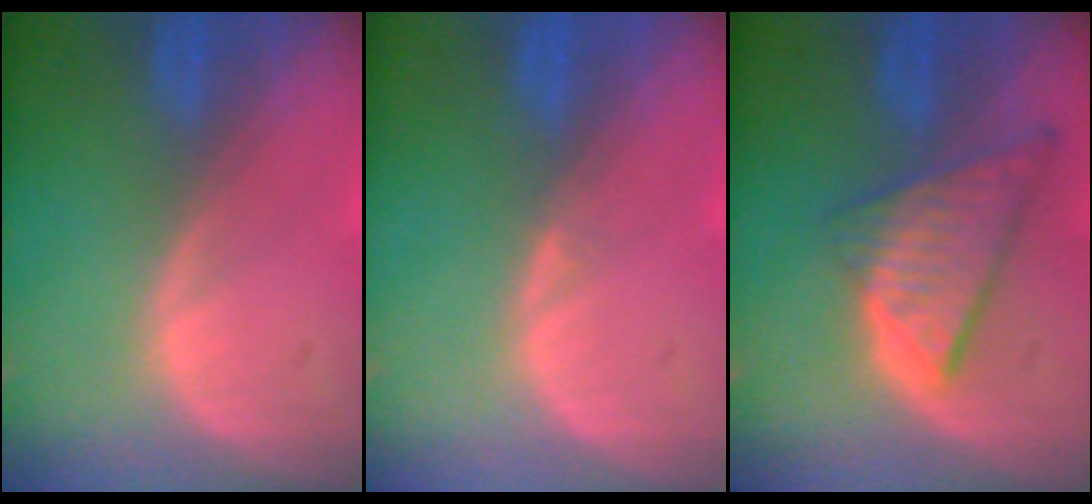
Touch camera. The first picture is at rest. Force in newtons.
{"total": 0.6, "press": 0.4, "slide": 0.5}
{"total": 8.6, "press": 7.4, "slide": 4.4}